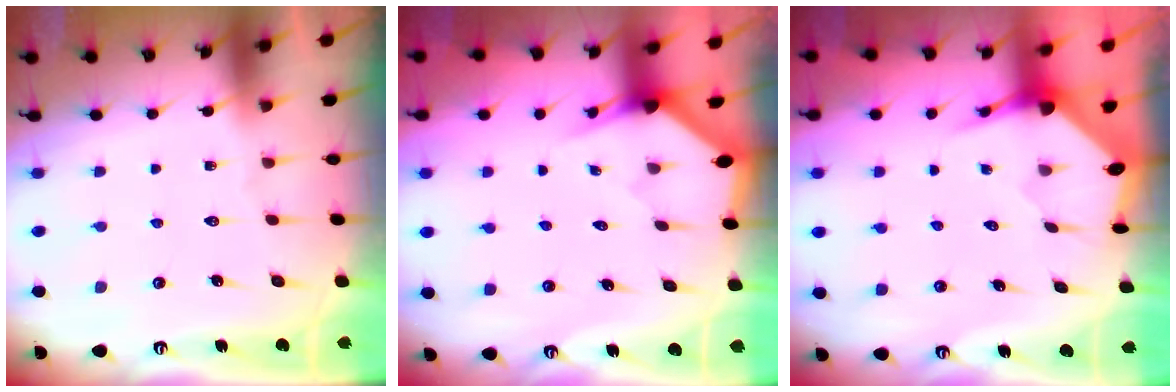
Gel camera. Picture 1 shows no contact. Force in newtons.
{"total": 2.4, "press": 2.4, "slide": 0.2}
{"total": 3.7, "press": 3.6, "slide": 0.5}